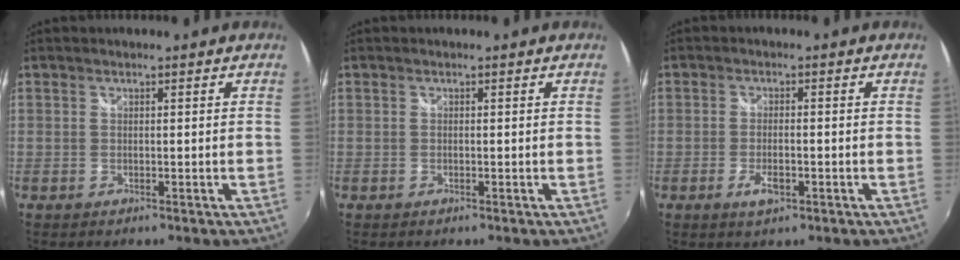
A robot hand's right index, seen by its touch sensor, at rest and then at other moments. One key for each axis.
{"total": 0.0}
{"total": 3.4, "fx": -1.6, "fy": 1.5, "fz": 2.7, "tx": -0.057, "ty": -0.006, "tz": -0.027}